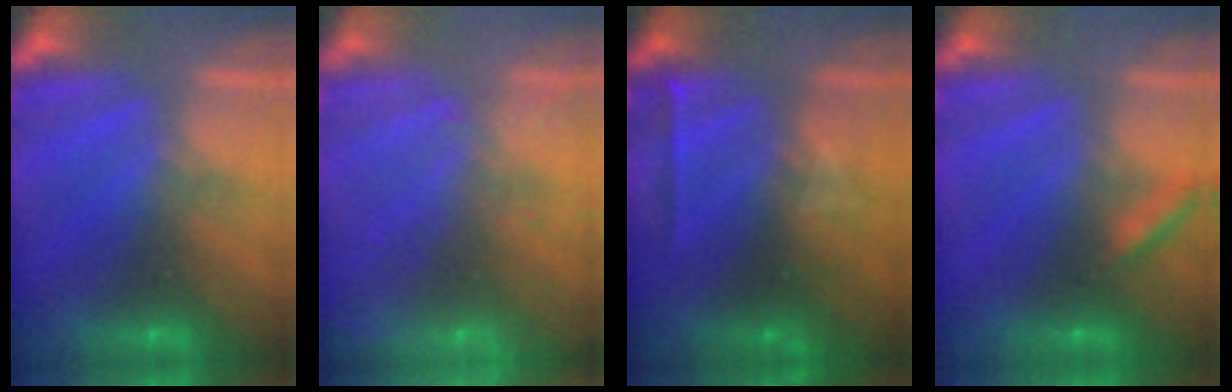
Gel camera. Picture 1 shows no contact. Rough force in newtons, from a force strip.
{"total": 9.7}
{"total": 2.3}
{"total": 2.1}